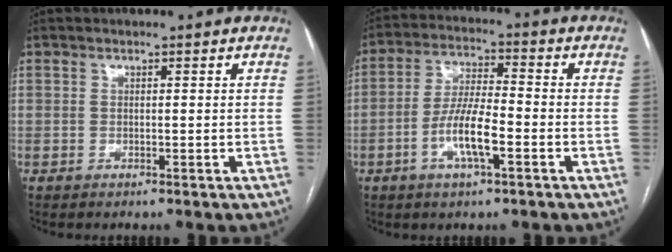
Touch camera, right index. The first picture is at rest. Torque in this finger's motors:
{"motor_torque": [0.32, -0.09, 0.18, 0.15]}